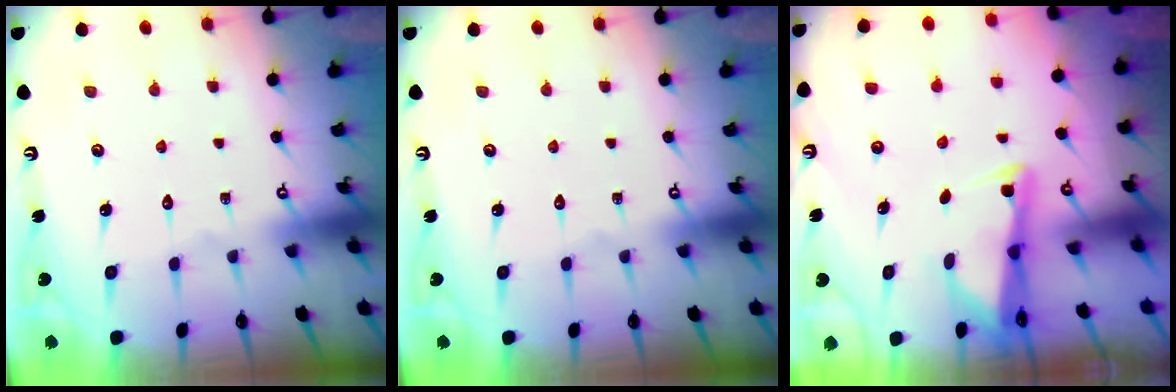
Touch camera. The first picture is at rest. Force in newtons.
{"total": 0.0}
{"total": 2.5, "press": 2.5, "slide": 0.3}